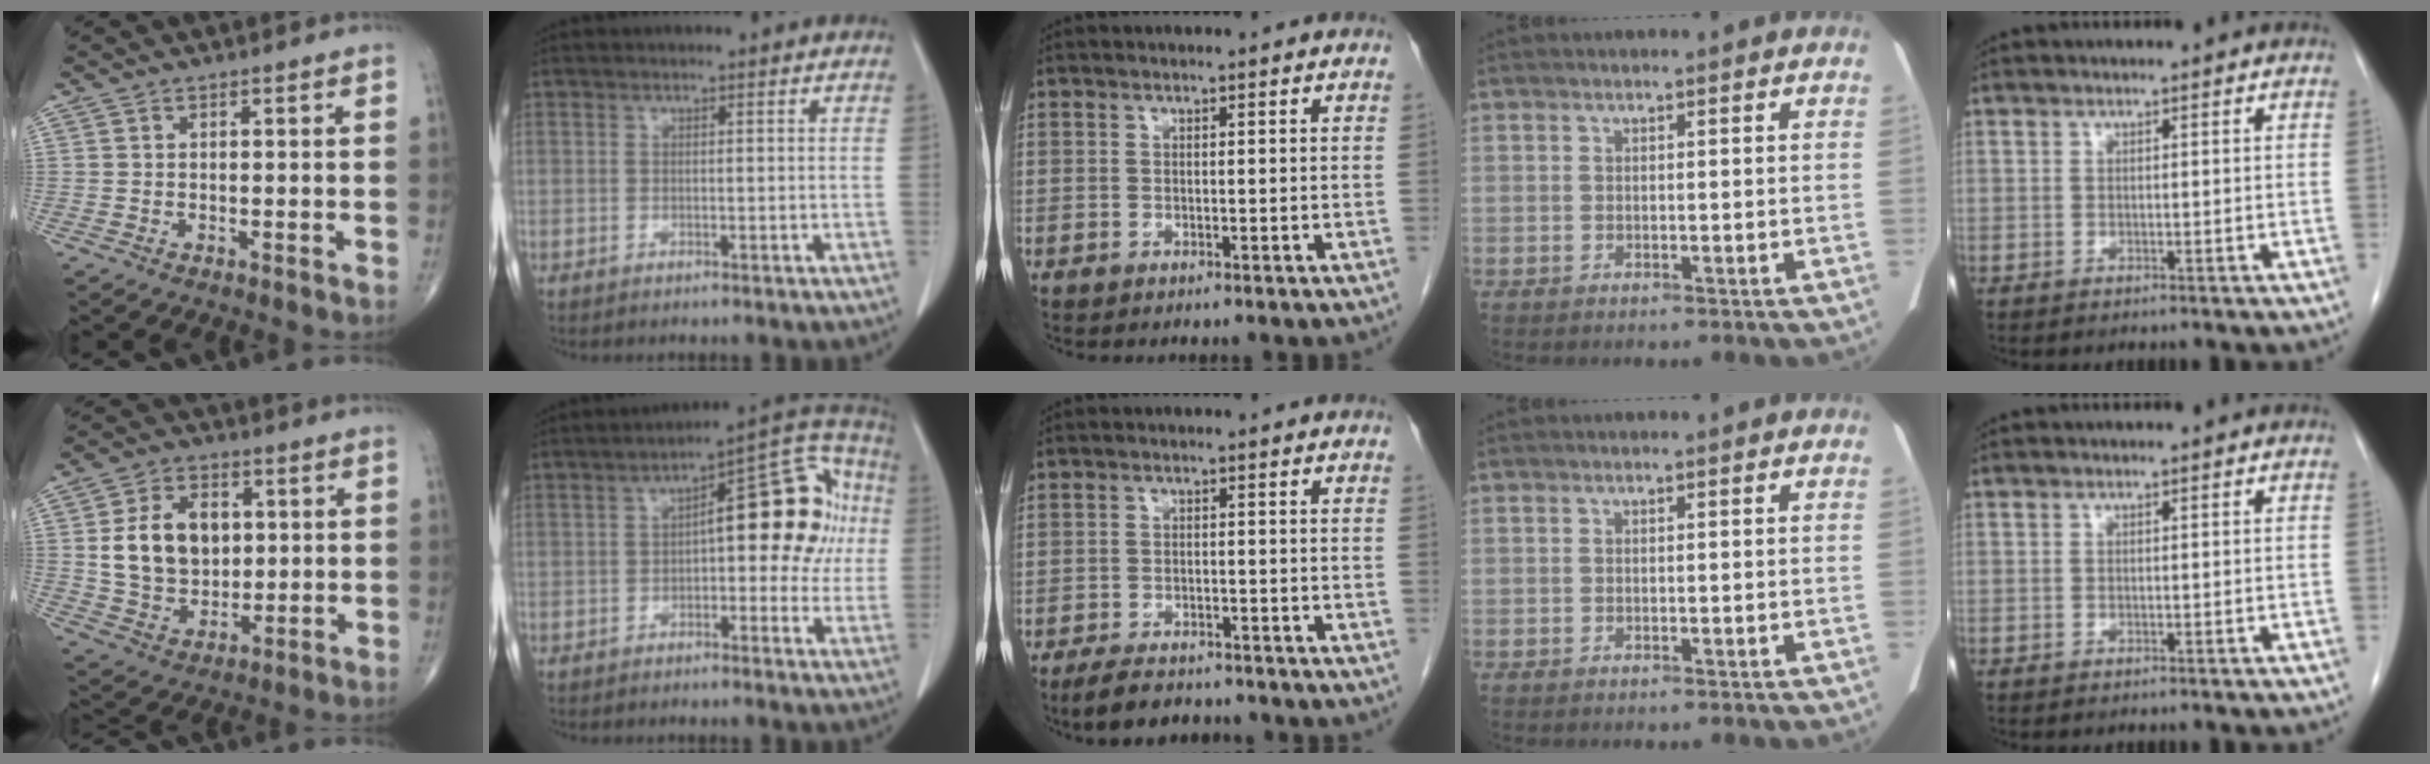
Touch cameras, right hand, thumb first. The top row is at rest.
{"thumb": {"total": 13.4, "force": [2.0, 9.8, 8.8], "torque": [-0.119, -0.005, 0.043]}, "index": {"total": 15.0, "force": [1.4, 5.9, 13.7], "torque": [-0.175, 0.055, 0.020]}, "middle": {"total": 6.3, "force": [-5.4, 2.1, 2.5], "torque": [-0.045, -0.008, -0.084]}}